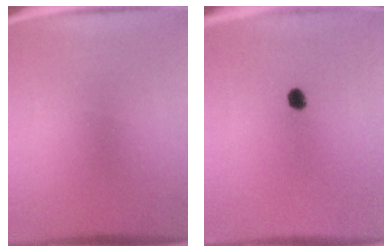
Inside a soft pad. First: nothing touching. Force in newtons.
{"total": 2.3}